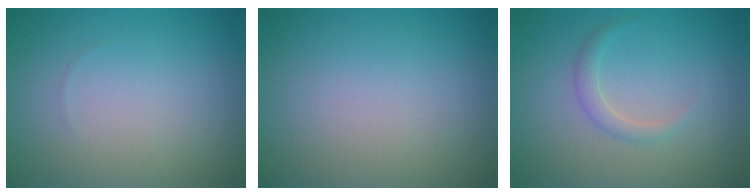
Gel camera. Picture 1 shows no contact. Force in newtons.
{"total": 0.0}
{"total": 1.4, "press": 1.4, "slide": 0.1}